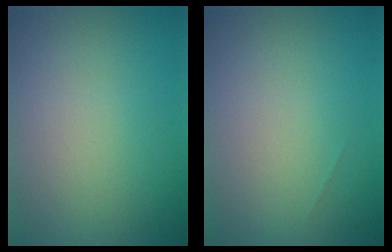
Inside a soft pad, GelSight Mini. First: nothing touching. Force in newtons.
{"total": 0.0}